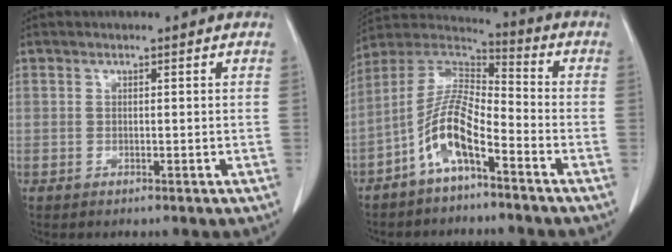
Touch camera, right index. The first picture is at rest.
{"total": 9.9, "force": [-5.0, 2.8, 8.1], "torque": [-0.172, 0.016, -0.100]}